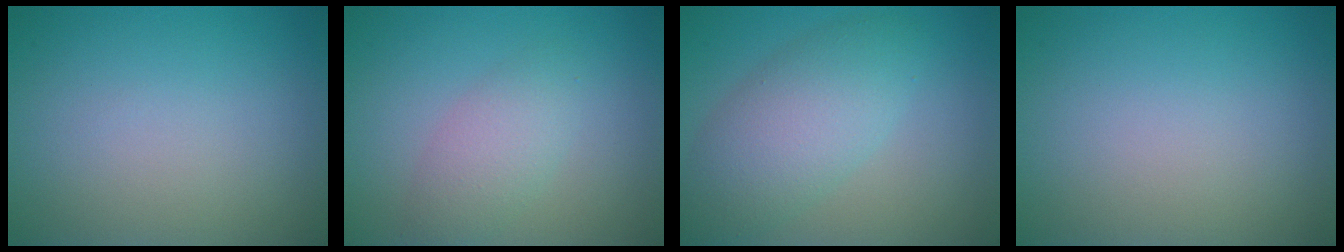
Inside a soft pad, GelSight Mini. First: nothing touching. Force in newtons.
{"total": 2.7, "press": 2.7, "slide": 0.1}
{"total": 5.6, "press": 5.5, "slide": 0.4}
{"total": 0.0}